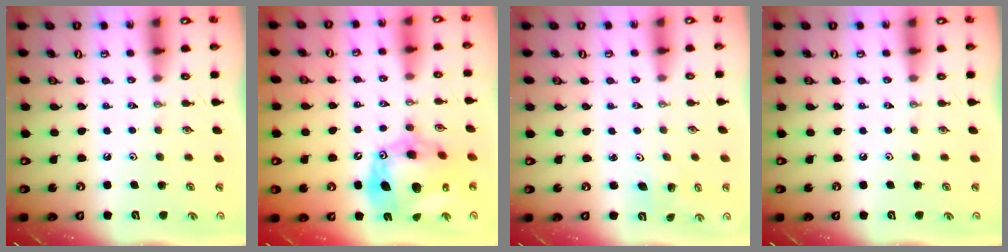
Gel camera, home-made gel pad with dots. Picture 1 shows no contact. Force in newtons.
{"total": 19.3, "press": 19.2, "slide": 1.9}
{"total": 1.9, "press": 1.9, "slide": 0.1}
{"total": 0.0}